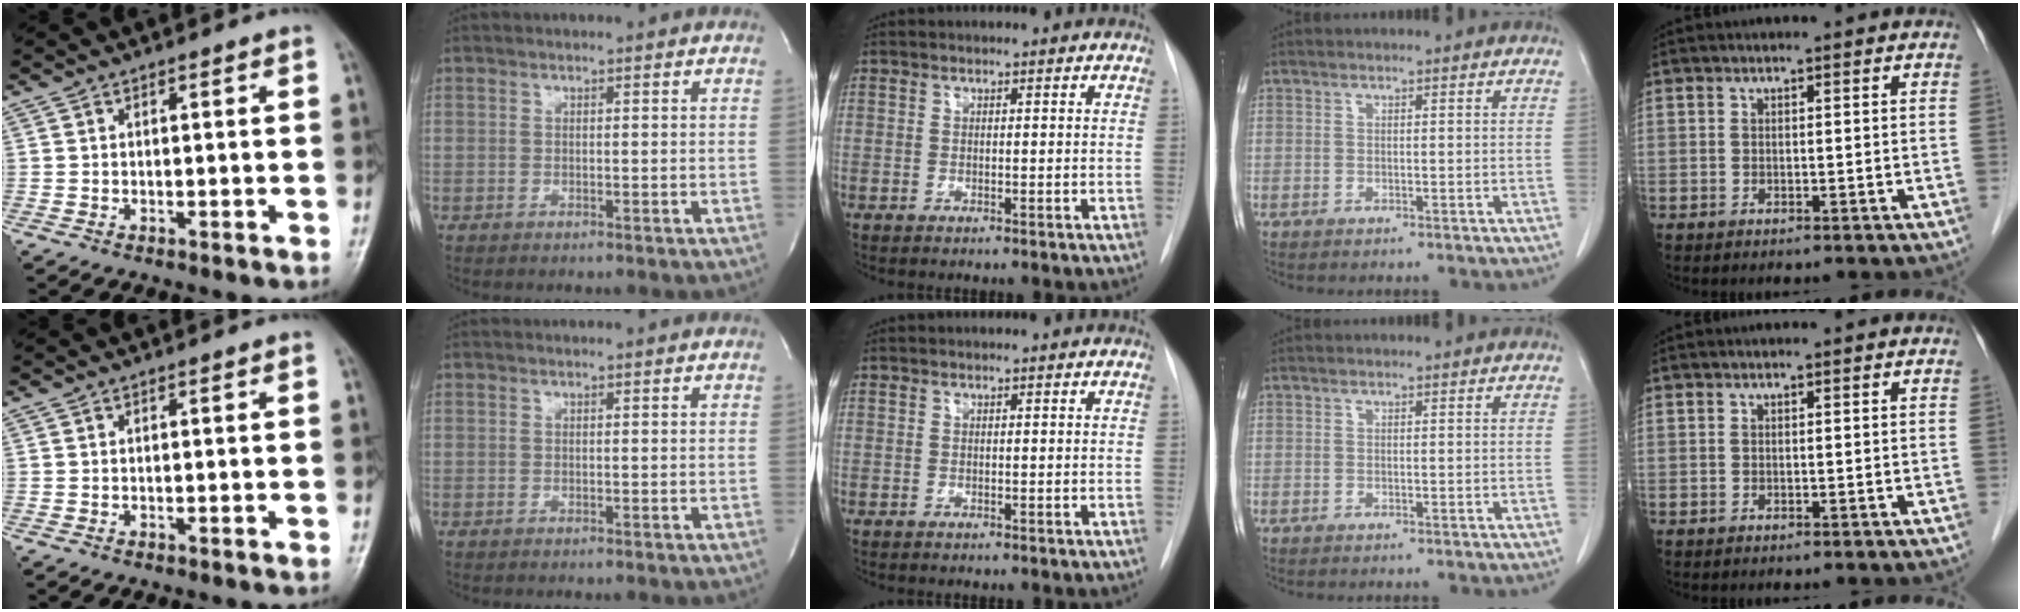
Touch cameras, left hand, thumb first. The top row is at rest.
{}